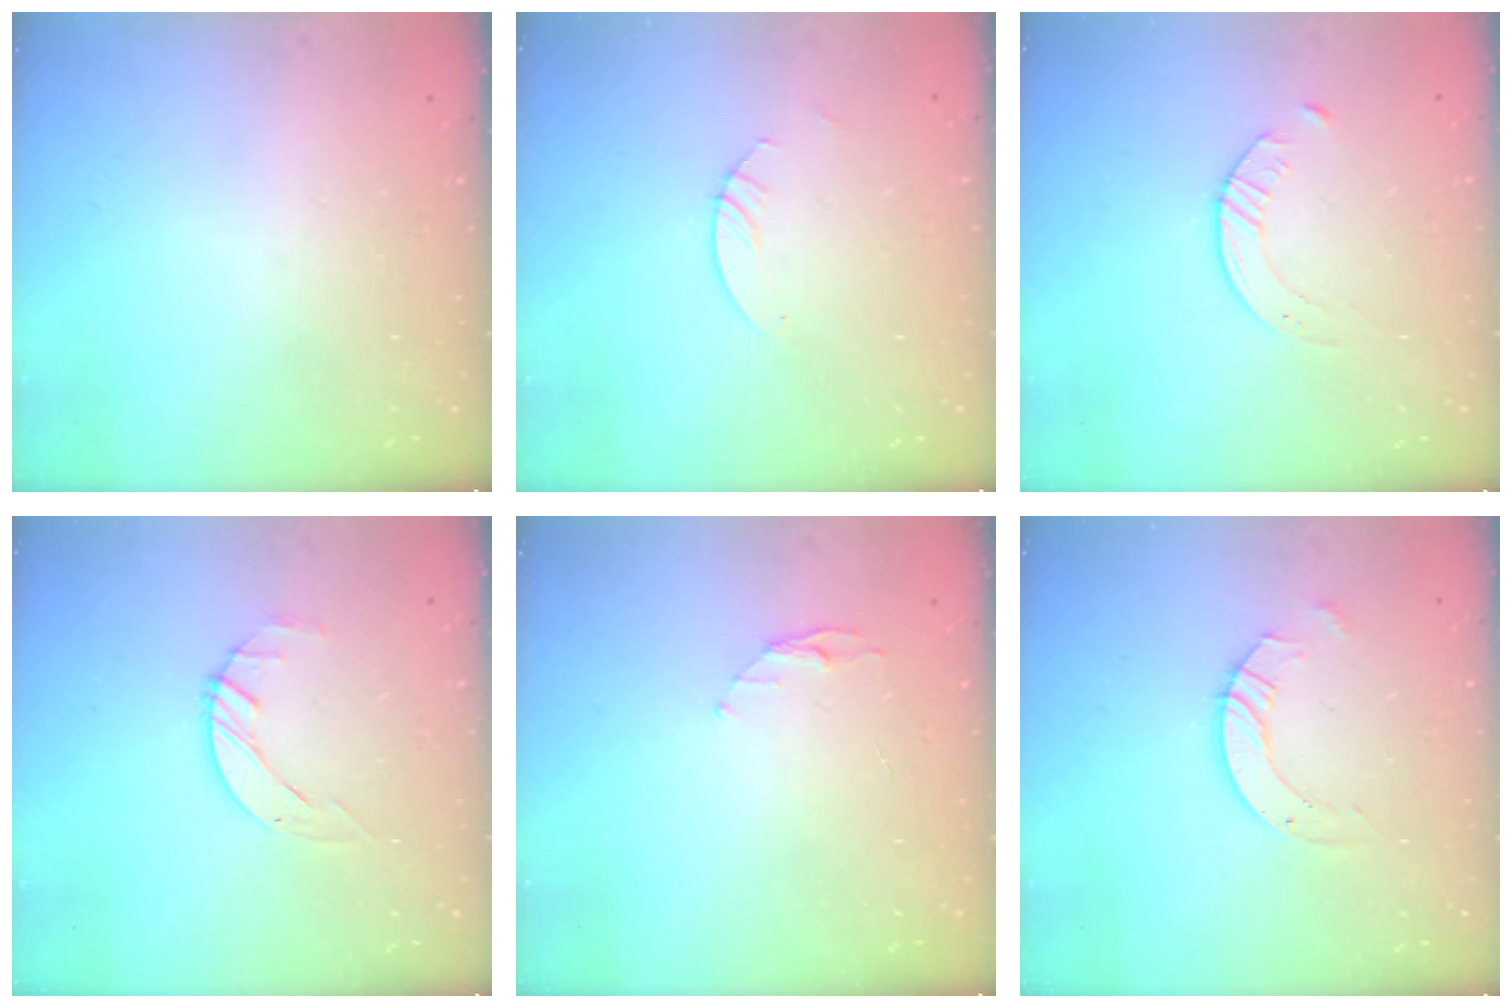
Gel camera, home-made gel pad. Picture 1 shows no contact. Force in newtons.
{"total": 2.4, "press": 2.4, "slide": 0.2}
{"total": 3.5, "press": 3.5, "slide": 0.4}
{"total": 1.4, "press": 1.4, "slide": 0.2}
{"total": 4.4, "press": 4.4, "slide": 0.5}
{"total": 5.0, "press": 5.0, "slide": 0.3}